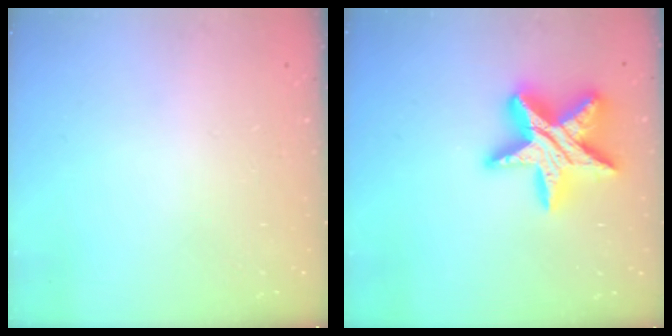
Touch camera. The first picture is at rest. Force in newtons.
{"total": 20.7, "press": 20.7, "slide": 1.7}